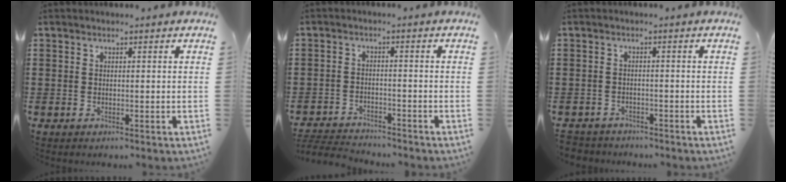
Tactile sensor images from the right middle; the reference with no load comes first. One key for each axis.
{"total": 3.2, "fx": -3.2, "fy": 0.4, "fz": 0.1, "tx": -0.014, "ty": -0.003, "tz": -0.072}
{"total": 2.1, "fx": -2.0, "fy": 0.4, "fz": -0.3, "tx": -0.002, "ty": -0.001, "tz": -0.046}